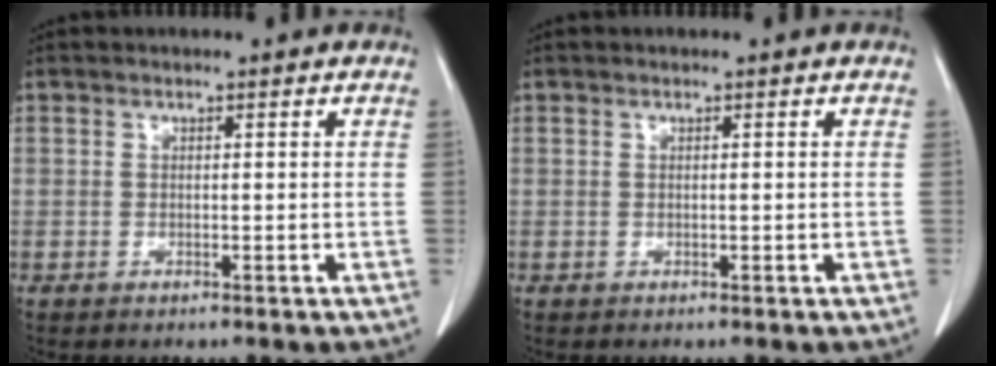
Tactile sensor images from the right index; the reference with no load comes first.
{"total": 0.0}